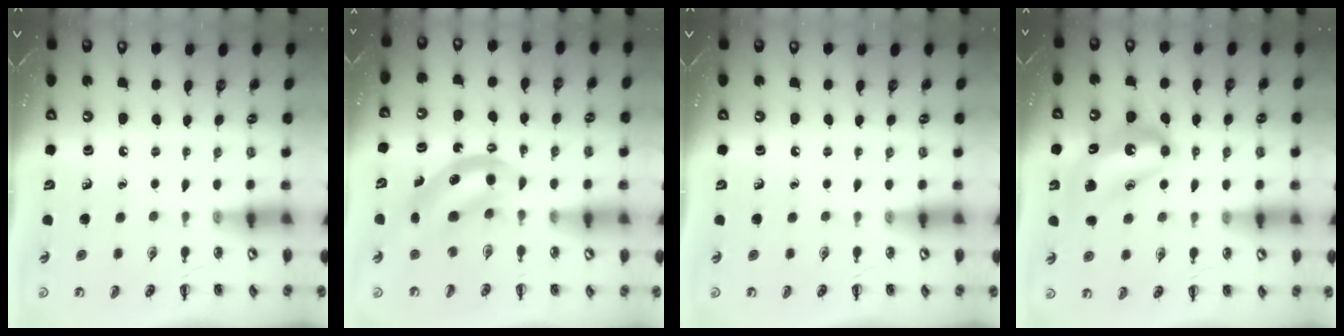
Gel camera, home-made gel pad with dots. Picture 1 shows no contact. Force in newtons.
{"total": 7.6, "press": 7.5, "slide": 1.2}
{"total": 0.0}
{"total": 11.5, "press": 11.4, "slide": 1.2}